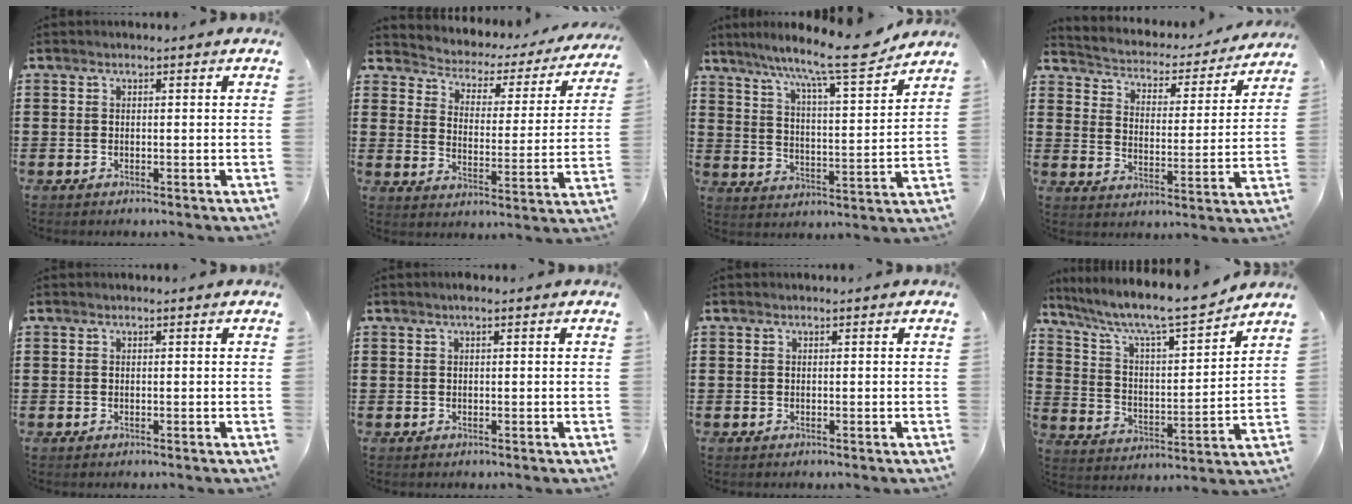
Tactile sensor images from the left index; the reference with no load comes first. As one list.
[{"total": 2.3, "force": [2.0, 1.0, 0.2], "torque": [-0.024, -0.026, 0.022]}, {"total": 10.9, "force": [9.4, 0.0, 5.5], "torque": [-0.116, -0.063, 0.149]}, {"total": 2.4, "force": [2.3, 0.7, 0.2], "torque": [-0.024, -0.030, 0.028]}, {"total": 0.0}, {"total": 0.8, "force": [0.4, 0.1, 0.7], "torque": [-0.014, 0.000, 0.007]}, {"total": 0.0}, {"total": 7.6, "force": [6.5, 0.7, 3.9], "torque": [-0.104, -0.045, 0.104]}]